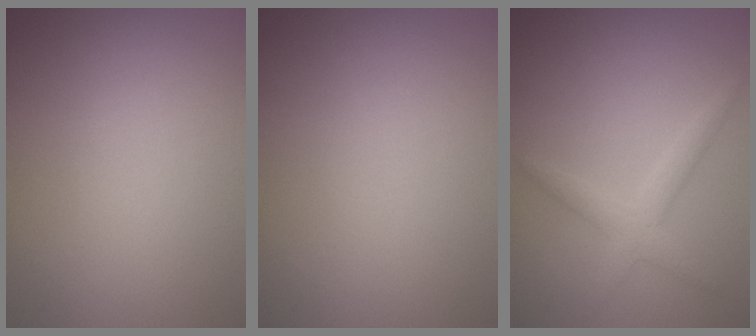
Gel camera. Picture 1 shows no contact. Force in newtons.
{"total": 0.0}
{"total": 2.2, "press": 2.2, "slide": 0.1}